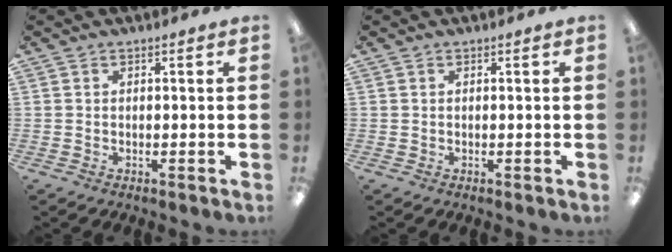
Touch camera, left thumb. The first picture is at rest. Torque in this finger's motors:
{"motor_torque": [0.00, 0.00, -0.04, 0.04, 0.00]}